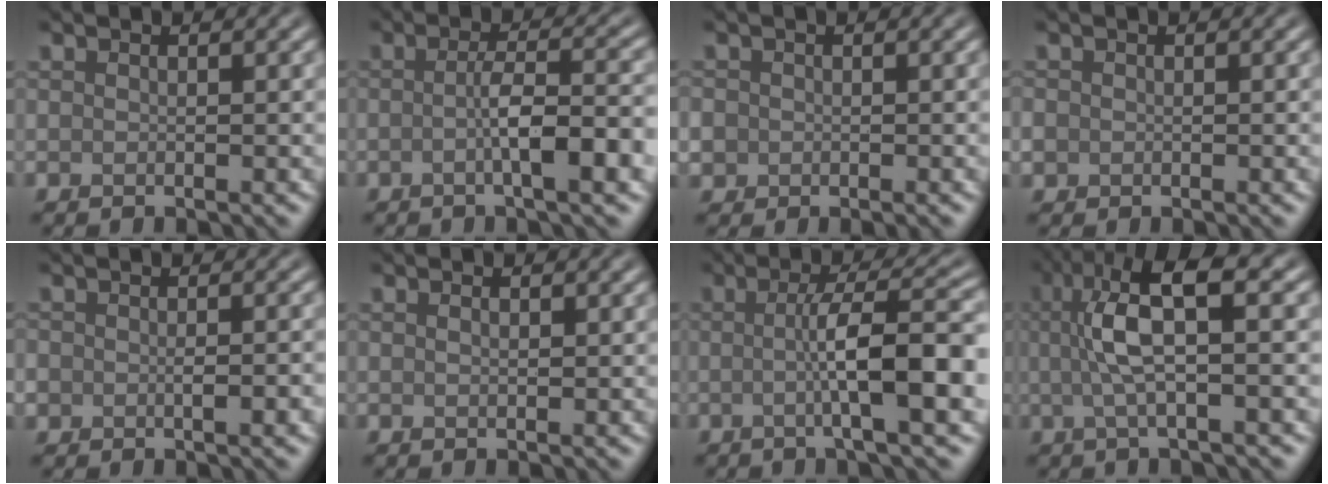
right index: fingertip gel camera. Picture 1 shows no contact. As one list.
[{"total": 5.7, "force": [-1.4, 1.2, 5.4], "torque": [-0.088, 0.010, -0.027]}, {"total": 2.3, "force": [-0.6, 2.1, 0.7], "torque": [-0.009, -0.005, -0.008]}, {"total": 1.3, "force": [-0.3, 1.1, 0.4], "torque": [-0.005, -0.005, -0.006]}, {"total": 3.3, "force": [-0.9, 2.0, 2.5], "torque": [-0.026, -0.006, -0.005]}, {"total": 0.7, "force": [0.3, 0.3, 0.5], "torque": [-0.010, 0.001, 0.005]}, {"total": 7.9, "force": [-0.7, 1.5, 7.7], "torque": [-0.113, 0.008, -0.015]}, {"total": 6.9, "force": [1.1, 1.8, 6.6], "torque": [-0.124, 0.016, 0.014]}]